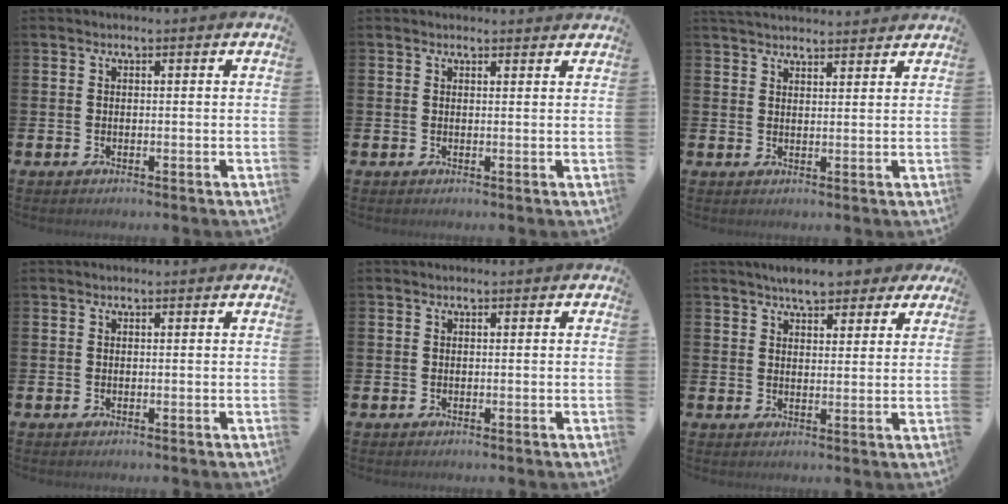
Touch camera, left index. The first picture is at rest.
{"total": 1.0, "force": [0.9, 0.1, 0.1], "torque": [0.006, -0.001, 0.016]}
{"total": 3.2, "force": [3.2, 0.2, 0.2], "torque": [-0.010, -0.014, 0.059]}
{"total": 0.0}
{"total": 0.0}
{"total": 5.9, "force": [5.2, 2.0, 1.9], "torque": [-0.034, -0.014, 0.093]}